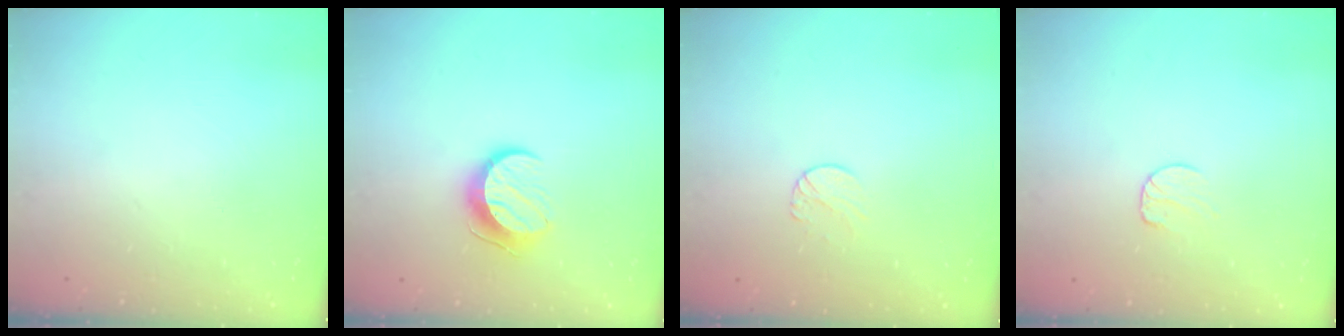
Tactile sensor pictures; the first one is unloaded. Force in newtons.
{"total": 9.5, "press": 9.5, "slide": 0.1}
{"total": 5.8, "press": 5.8, "slide": 0.5}
{"total": 6.8, "press": 6.8, "slide": 0.5}